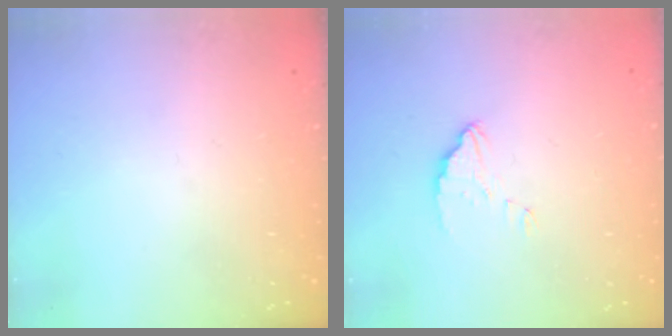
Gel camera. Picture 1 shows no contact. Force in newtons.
{"total": 2.8, "press": 2.8, "slide": 0.1}